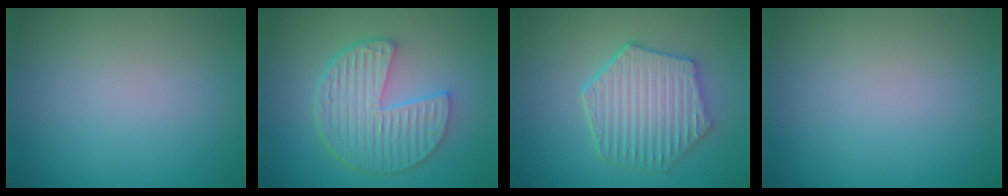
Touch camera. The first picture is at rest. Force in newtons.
{"total": 6.3, "press": 4.8, "slide": 4.1}
{"total": 5.9, "press": 4.9, "slide": 3.4}
{"total": 0.0}